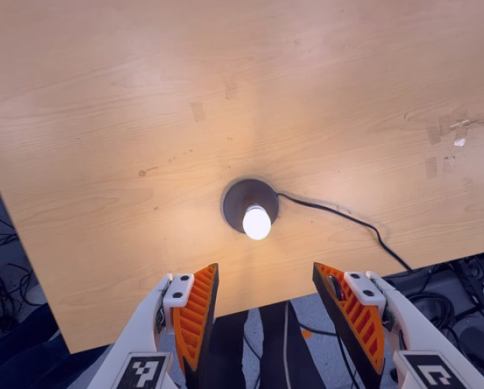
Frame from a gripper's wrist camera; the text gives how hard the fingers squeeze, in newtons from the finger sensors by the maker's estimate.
{"total": 0.0}